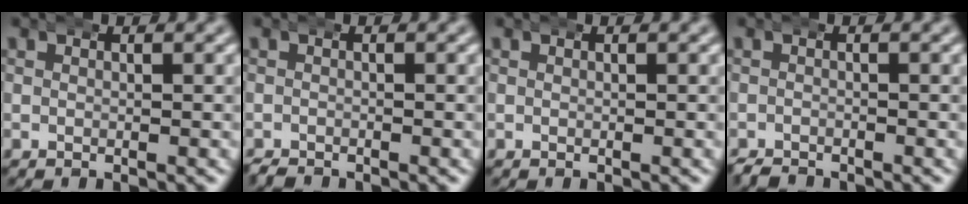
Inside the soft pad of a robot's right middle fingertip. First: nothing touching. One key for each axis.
{"total": 0.9, "fx": -0.9, "fy": 0.2, "fz": -0.1, "tx": -0.003, "ty": -0.009, "tz": -0.015}
{"total": 0.0}
{"total": 1.2, "fx": -1.2, "fy": 0.3, "fz": -0.1, "tx": -0.004, "ty": -0.011, "tz": -0.019}